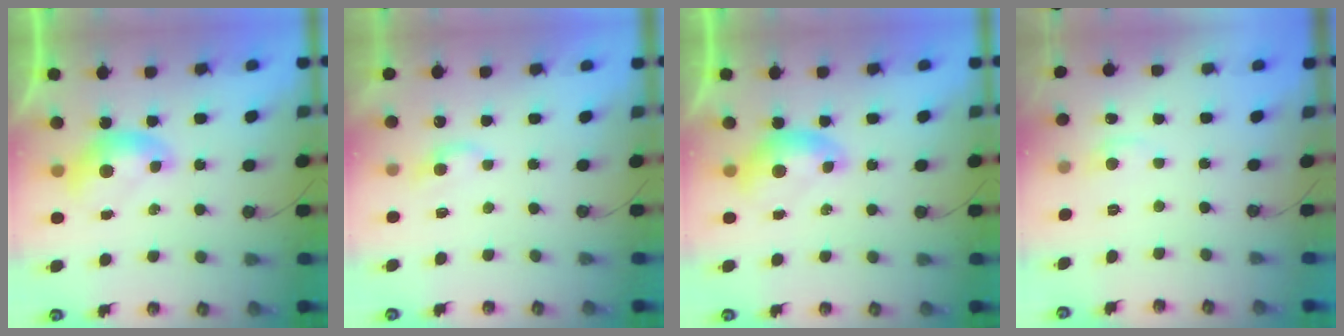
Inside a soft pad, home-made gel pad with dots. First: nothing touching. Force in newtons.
{"total": 2.0, "press": 2.0, "slide": 0.5}
{"total": 0.0}
{"total": 1.0, "press": 0.8, "slide": 0.6}